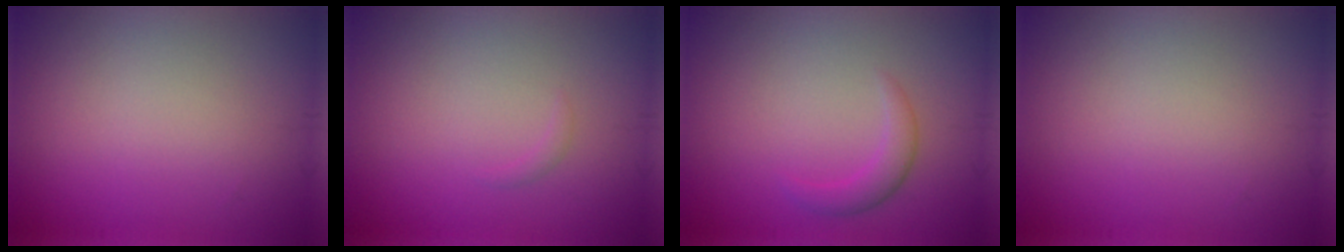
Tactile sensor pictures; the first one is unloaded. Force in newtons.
{"total": 0.5, "press": 0.5, "slide": 0.1}
{"total": 1.8, "press": 1.8, "slide": 0.0}
{"total": 0.0}